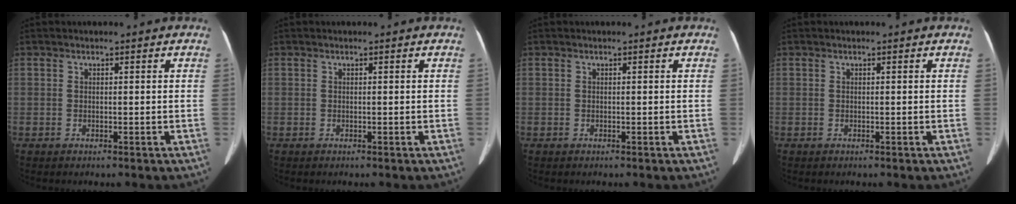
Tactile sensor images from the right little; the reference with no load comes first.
{"total": 0.0}
{"total": 0.0}
{"total": 0.0}